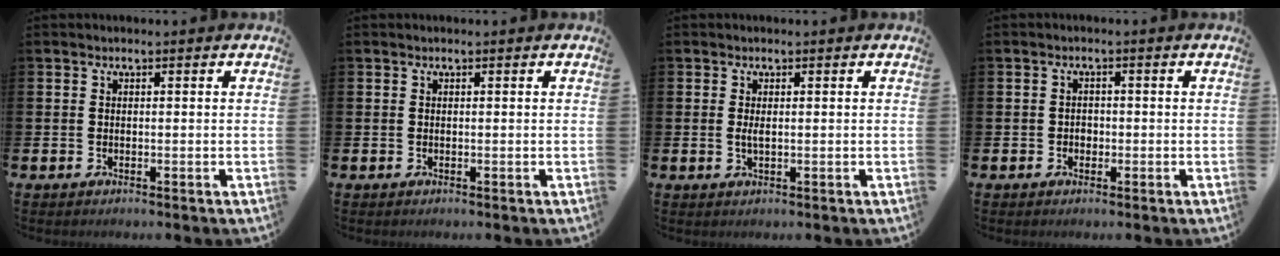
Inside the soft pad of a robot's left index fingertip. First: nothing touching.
{"total": 0.0}
{"total": 1.2, "force": [0.1, 0.4, 1.1], "torque": [-0.019, 0.002, 0.000]}
{"total": 1.3, "force": [-0.4, 1.2, 0.3], "torque": [-0.006, 0.004, -0.010]}